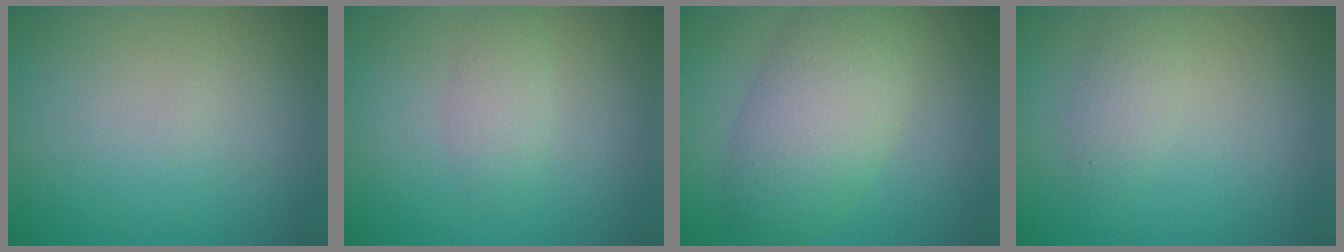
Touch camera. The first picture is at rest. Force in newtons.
{"total": 1.5, "press": 1.5, "slide": 0.0}
{"total": 6.8, "press": 6.8, "slide": 0.2}
{"total": 1.8, "press": 1.8, "slide": 0.1}